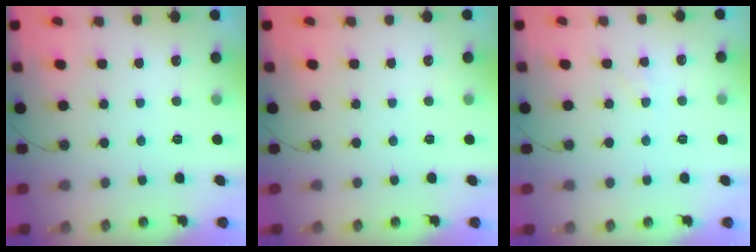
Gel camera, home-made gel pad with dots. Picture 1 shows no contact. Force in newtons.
{"total": 0.0}
{"total": 3.9, "press": 3.8, "slide": 0.6}